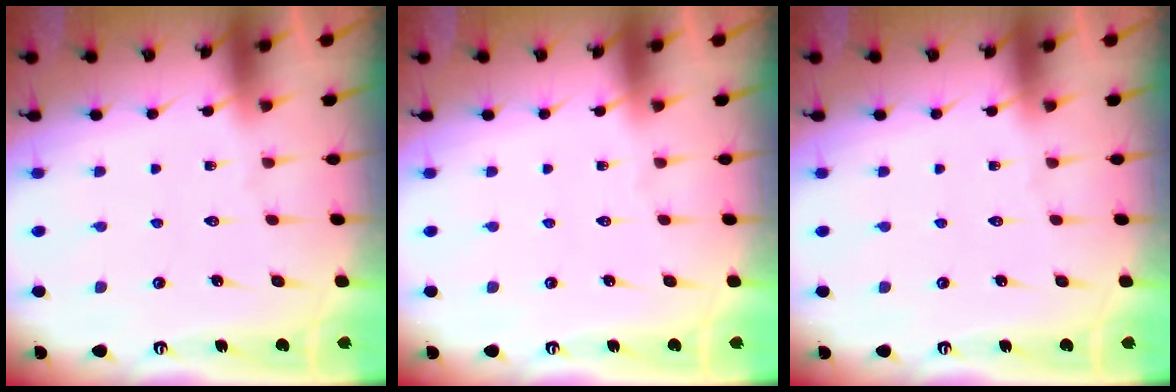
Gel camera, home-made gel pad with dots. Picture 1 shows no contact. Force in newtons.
{"total": 0.0}
{"total": 0.0}